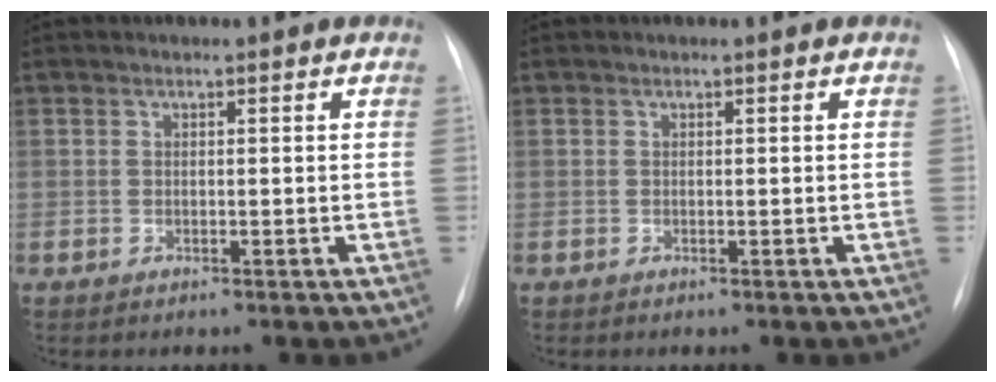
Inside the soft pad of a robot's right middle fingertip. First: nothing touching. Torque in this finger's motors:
{"motor_torque": [0.70, -0.63, 0.05, 0.01]}